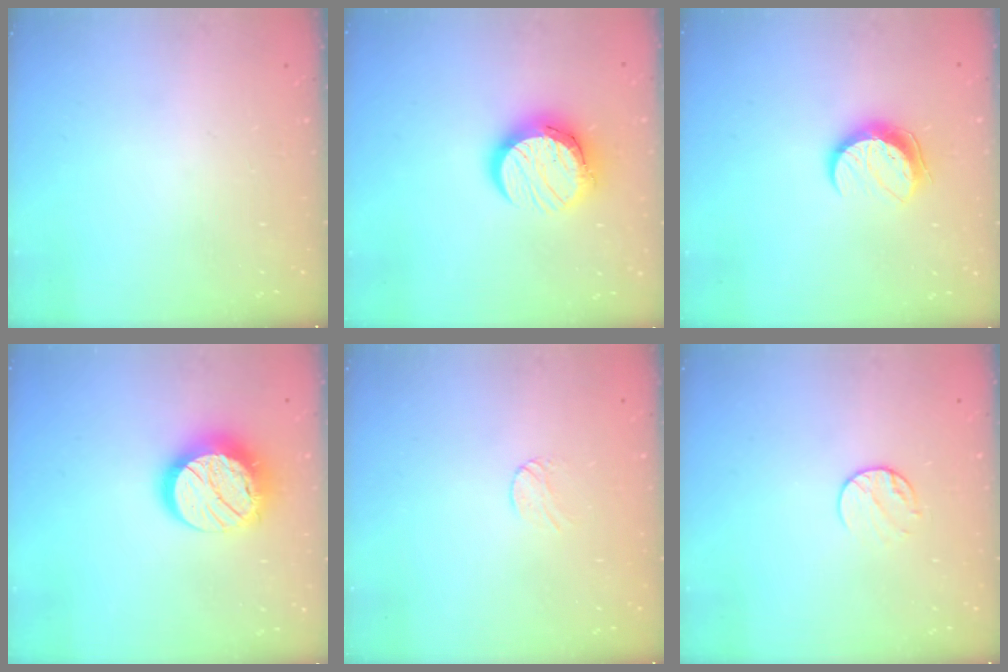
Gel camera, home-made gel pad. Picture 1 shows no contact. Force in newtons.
{"total": 12.4, "press": 12.4, "slide": 0.9}
{"total": 10.4, "press": 10.3, "slide": 0.8}
{"total": 15.7, "press": 15.7, "slide": 0.9}
{"total": 3.6, "press": 3.6, "slide": 0.2}
{"total": 7.3, "press": 7.2, "slide": 0.7}